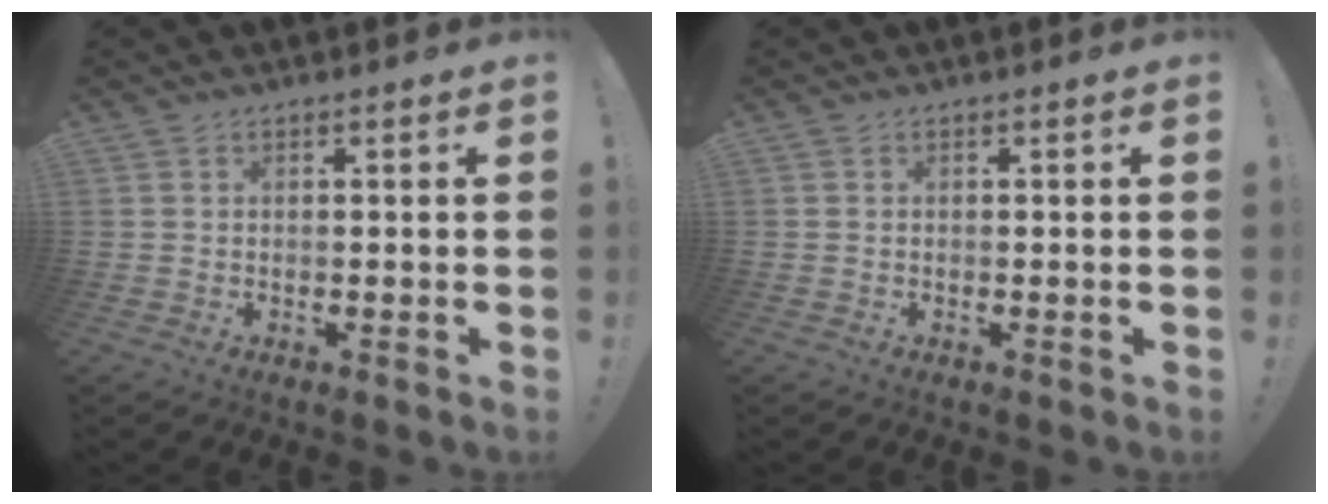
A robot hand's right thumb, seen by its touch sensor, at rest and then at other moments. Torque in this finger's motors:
{"motor_torque": [-0.15, -0.17, -0.25, -0.09, -0.02]}